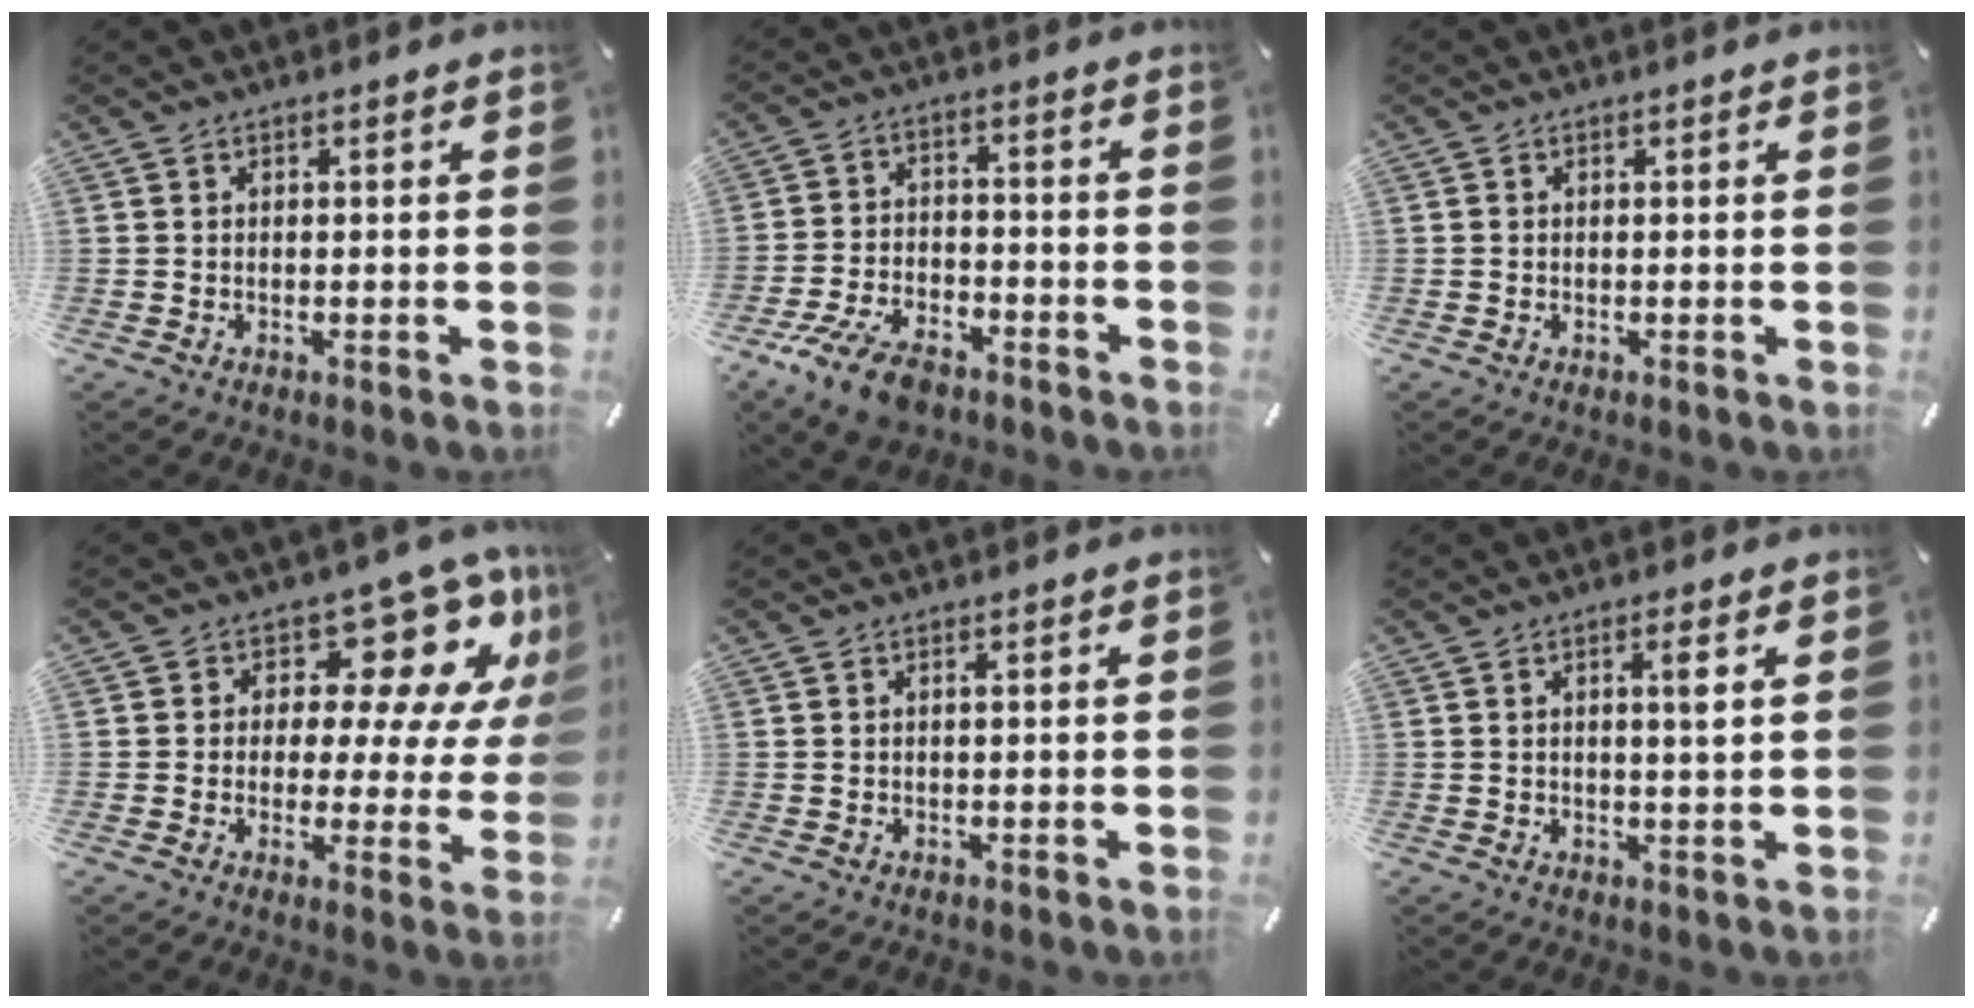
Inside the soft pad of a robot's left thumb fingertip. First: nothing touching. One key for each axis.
{"total": 10.7, "fx": -7.0, "fy": 5.4, "fz": 5.9, "tx": -0.123, "ty": 0.035, "tz": -0.131}
{"total": 0.0}
{"total": 14.4, "fx": 8.4, "fy": 7.5, "fz": 9.0, "tx": -0.120, "ty": -0.064, "tz": 0.143}
{"total": 0.6, "fx": 0.1, "fy": 0.0, "fz": 0.6, "tx": -0.010, "ty": -0.001, "tz": 0.000}
{"total": 3.1, "fx": 1.0, "fy": 0.3, "fz": 2.9, "tx": -0.052, "ty": -0.002, "tz": 0.011}